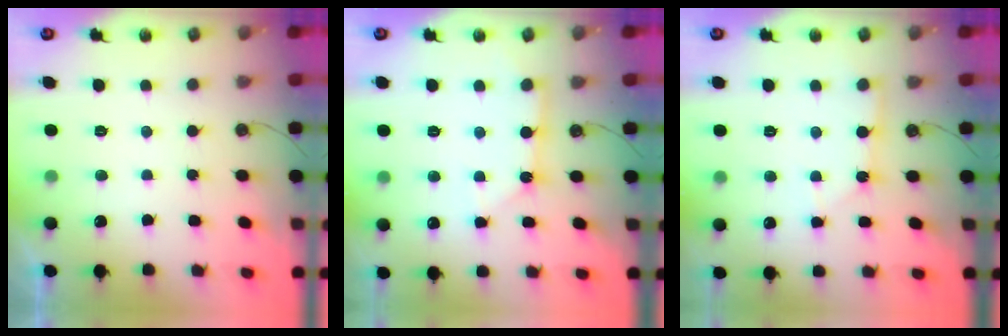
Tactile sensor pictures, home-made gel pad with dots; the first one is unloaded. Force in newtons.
{"total": 3.5, "press": 3.4, "slide": 0.2}
{"total": 2.6, "press": 2.6, "slide": 0.2}